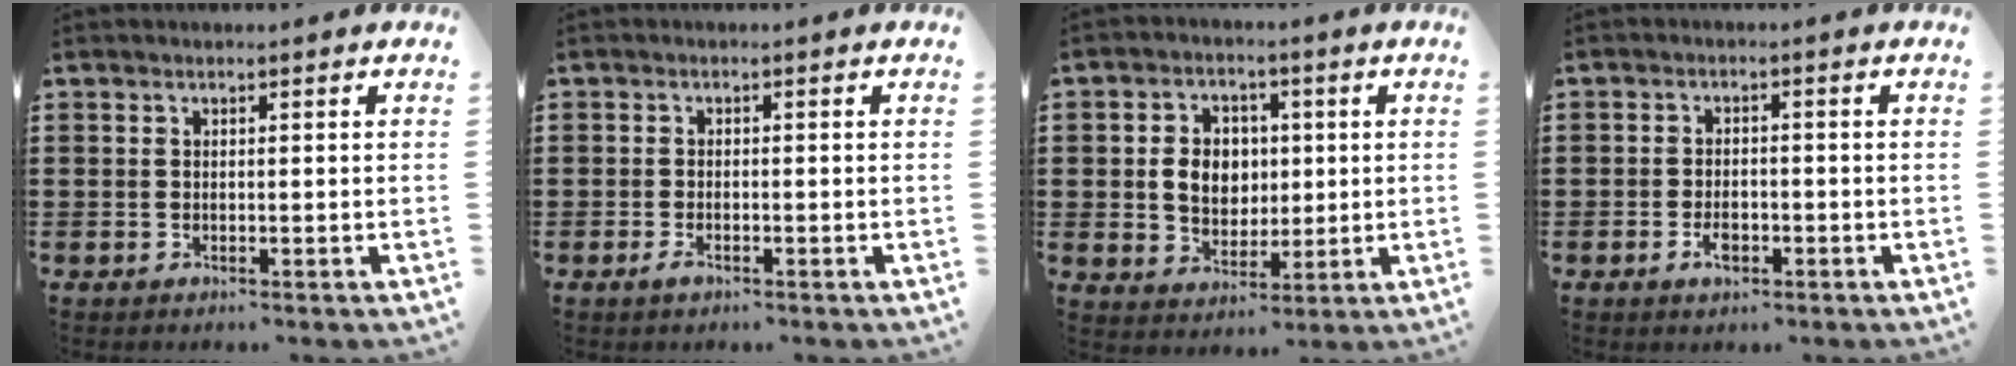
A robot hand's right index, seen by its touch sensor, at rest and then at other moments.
{"total": 1.3, "force": [-0.7, 0.4, 0.9], "torque": [-0.025, -0.006, -0.016]}
{"total": 6.6, "force": [0.5, 5.5, 3.7], "torque": [-0.073, 0.011, 0.005]}
{"total": 1.7, "force": [-0.8, 0.4, 1.4], "torque": [-0.034, -0.007, -0.016]}